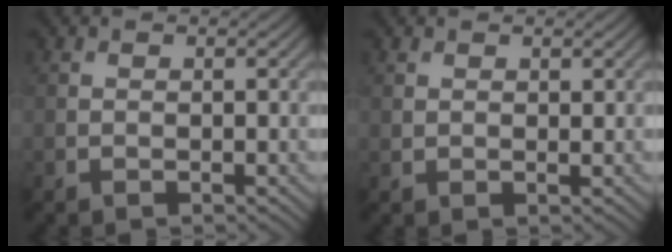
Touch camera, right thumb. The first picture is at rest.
{"total": 0.9, "force": [0.7, 0.3, 0.4], "torque": [-0.012, -0.004, 0.017]}